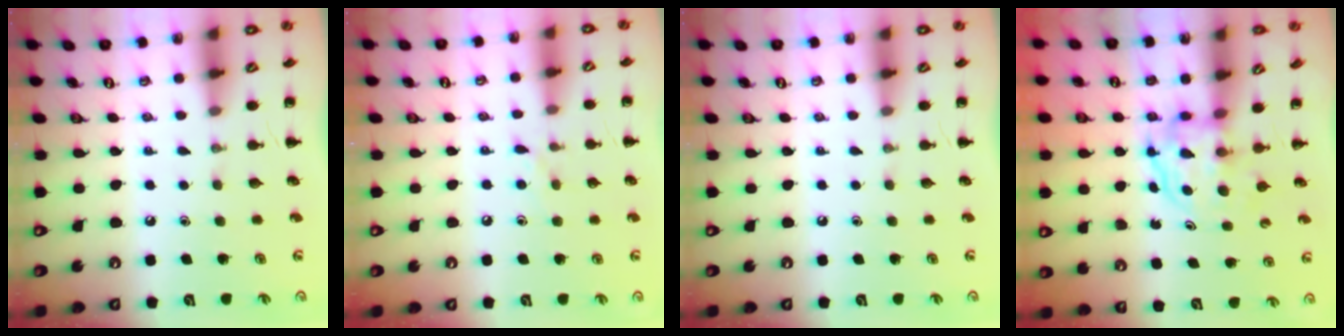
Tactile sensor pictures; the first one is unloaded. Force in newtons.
{"total": 5.8, "press": 5.5, "slide": 2.0}
{"total": 0.0}
{"total": 3.8, "press": 3.8, "slide": 0.2}